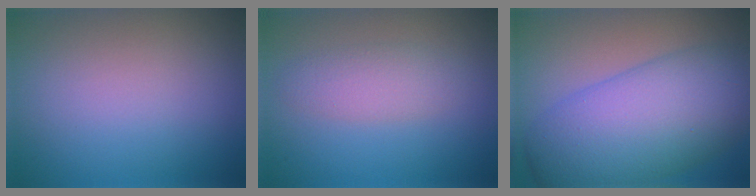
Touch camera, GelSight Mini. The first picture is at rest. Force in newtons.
{"total": 2.4, "press": 2.4, "slide": 0.1}
{"total": 10.9, "press": 10.9, "slide": 0.1}